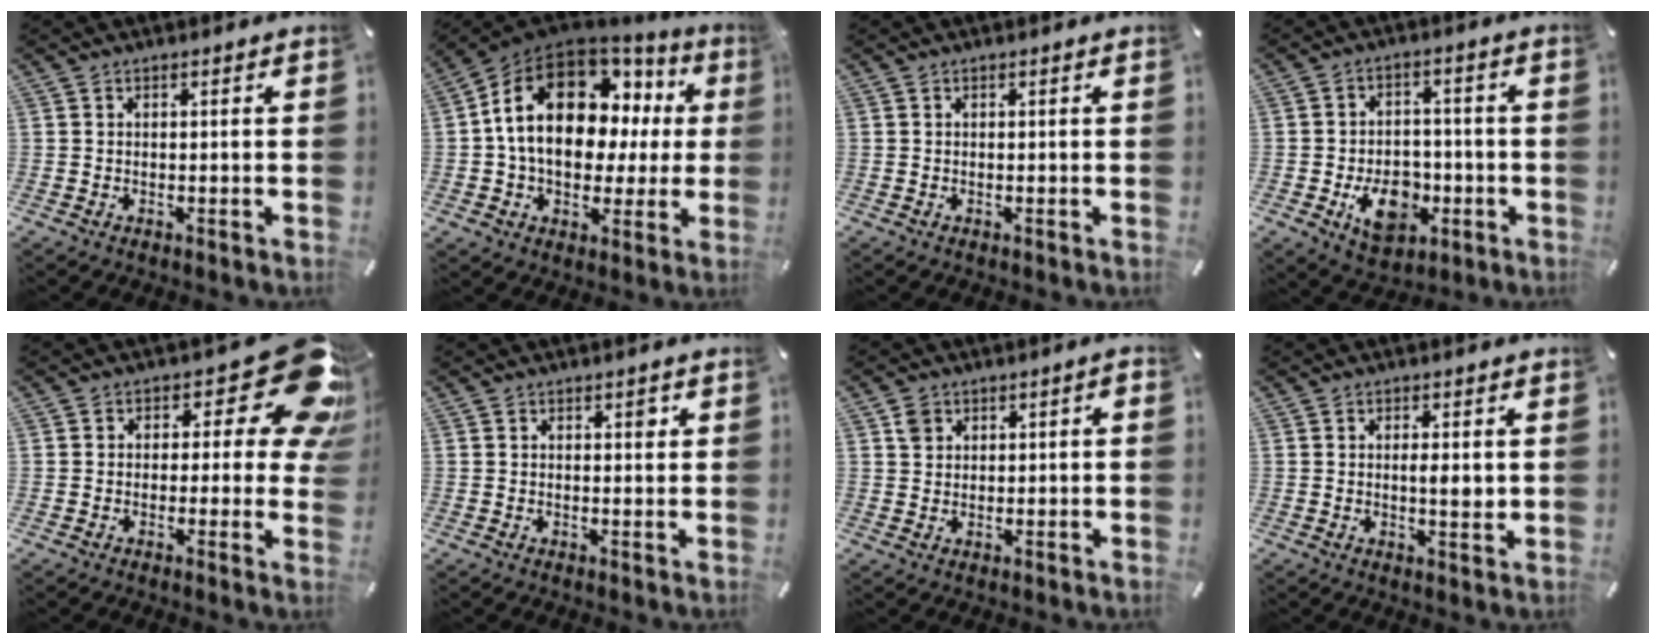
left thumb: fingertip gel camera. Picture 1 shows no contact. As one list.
[{"total": 19.6, "force": [4.3, 13.5, 13.6], "torque": [-0.236, -0.015, 0.071]}, {"total": 0.0}, {"total": 11.1, "force": [-3.6, 7.9, 6.9], "torque": [-0.101, 0.014, -0.055]}, {"total": 16.6, "force": [6.4, 7.7, 13.2], "torque": [-0.162, -0.039, 0.107]}, {"total": 1.4, "force": [0.6, 0.8, 1.0], "torque": [-0.006, -0.001, 0.006]}, {"total": 2.7, "force": [0.8, 2.4, 1.1], "torque": [-0.009, 0.000, 0.010]}, {"total": 3.7, "force": [0.5, 1.3, 3.4], "torque": [-0.053, -0.005, 0.003]}]